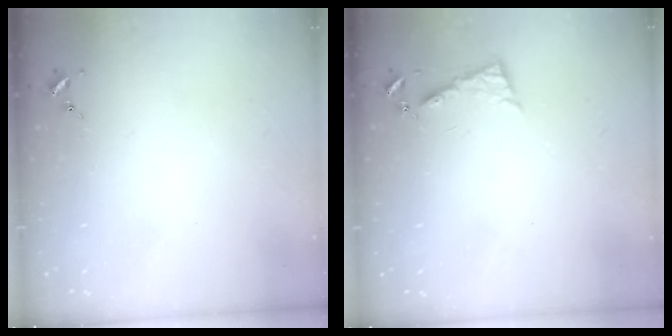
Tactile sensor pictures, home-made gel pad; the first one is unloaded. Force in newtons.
{"total": 6.4, "press": 6.4, "slide": 0.5}